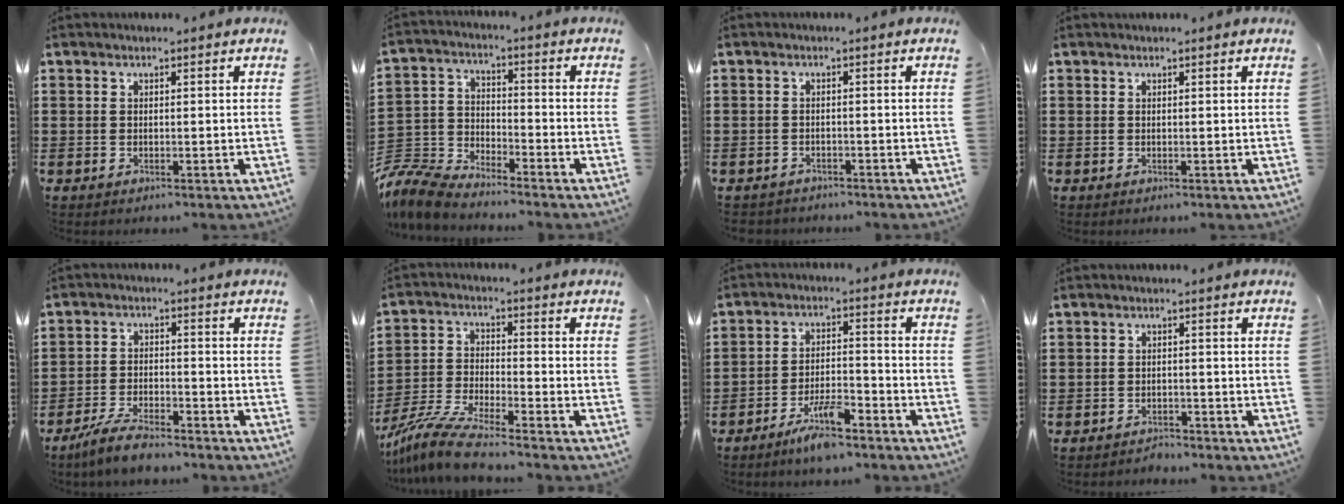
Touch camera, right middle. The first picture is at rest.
{"total": 8.7, "force": [-8.4, 1.5, 1.8], "torque": [-0.064, 0.005, -0.176]}
{"total": 1.5, "force": [-1.4, 0.3, -0.1], "torque": [-0.003, 0.001, -0.033]}
{"total": 0.0}
{"total": 5.3, "force": [-4.7, 0.9, 2.3], "torque": [-0.052, -0.001, -0.093]}
{"total": 8.3, "force": [-7.4, 0.3, 3.7], "torque": [-0.091, -0.006, -0.149]}
{"total": 6.5, "force": [-5.2, 1.2, 3.7], "torque": [-0.080, -0.001, -0.099]}
{"total": 1.9, "force": [-1.9, 0.3, -0.2], "torque": [-0.003, 0.002, -0.043]}